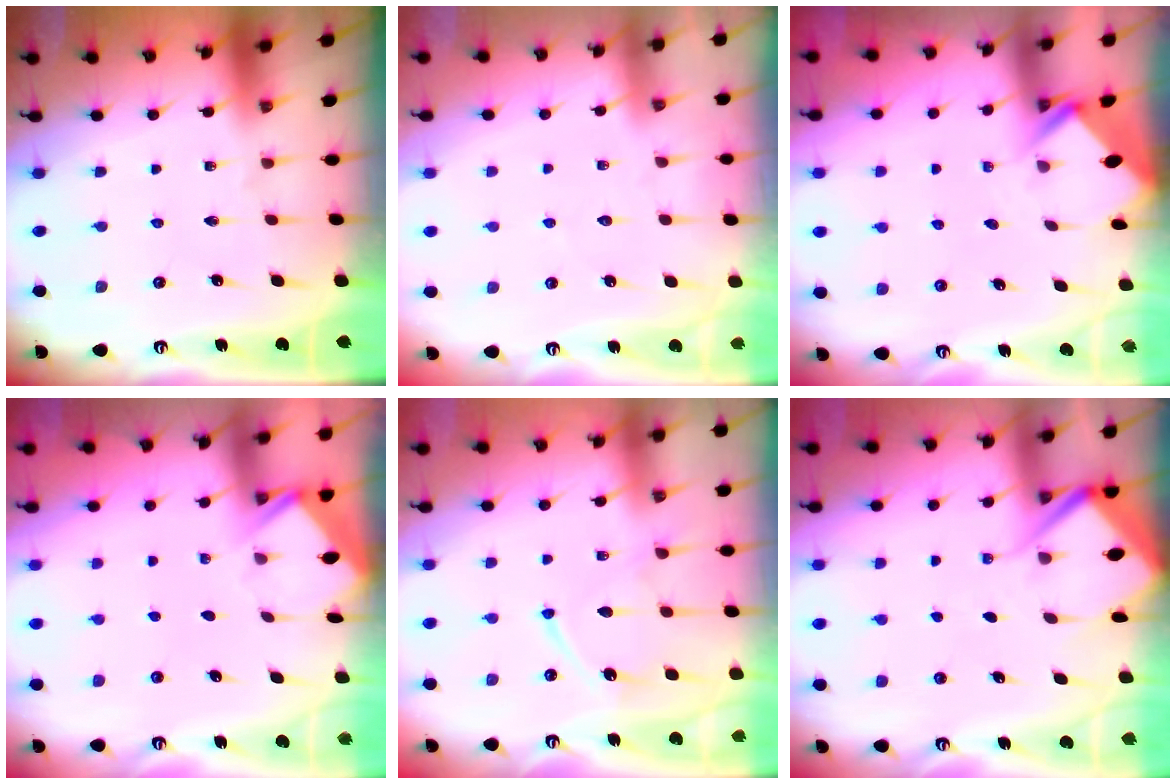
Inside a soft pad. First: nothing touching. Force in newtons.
{"total": 2.5, "press": 2.5, "slide": 0.3}
{"total": 2.9, "press": 2.9, "slide": 0.2}
{"total": 3.2, "press": 3.2, "slide": 0.4}
{"total": 10.7, "press": 10.6, "slide": 1.1}
{"total": 4.6, "press": 4.6, "slide": 0.5}